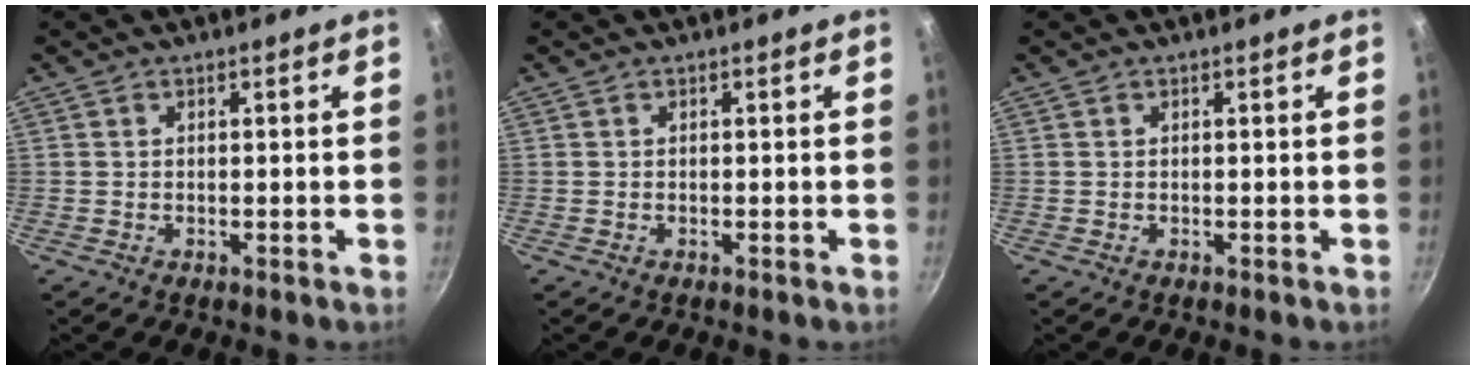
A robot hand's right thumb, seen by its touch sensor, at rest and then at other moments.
{"total": 0.0}
{"total": 0.0}